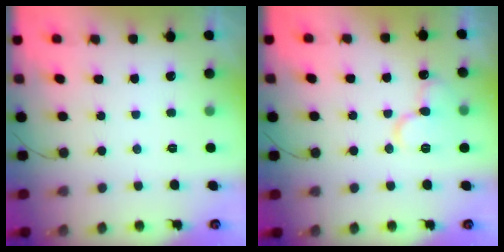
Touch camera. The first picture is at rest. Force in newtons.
{"total": 12.2, "press": 12.1, "slide": 1.6}